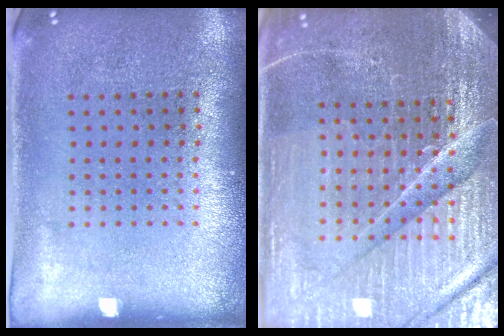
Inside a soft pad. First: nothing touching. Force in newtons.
{"total": 6.0, "press": 5.4, "slide": 2.6}